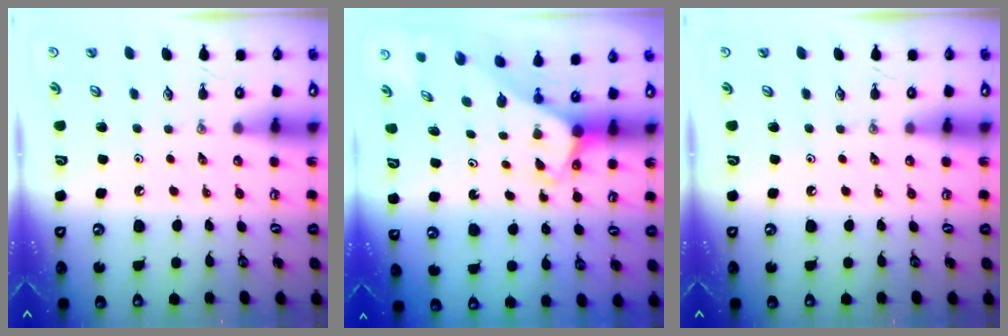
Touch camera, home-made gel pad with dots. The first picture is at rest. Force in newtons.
{"total": 1.9, "press": 1.9, "slide": 0.1}
{"total": 0.0}